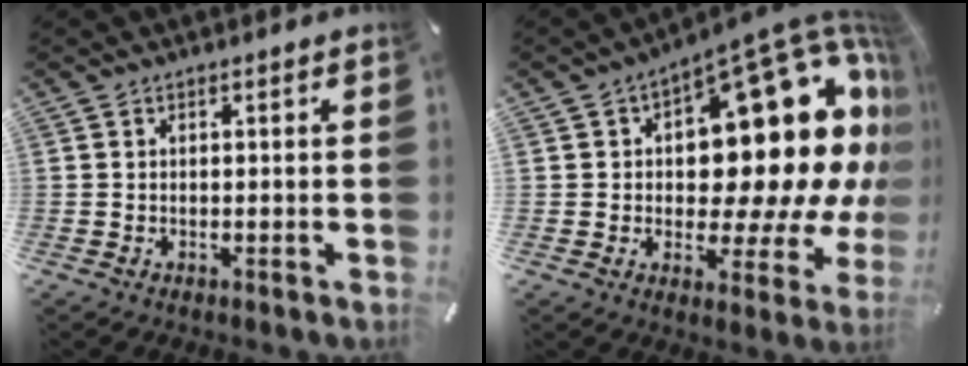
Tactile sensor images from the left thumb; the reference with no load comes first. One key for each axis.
{"total": 24.9, "fx": 7.6, "fy": 13.1, "fz": 19.8, "tx": -0.239, "ty": -0.079, "tz": 0.132}